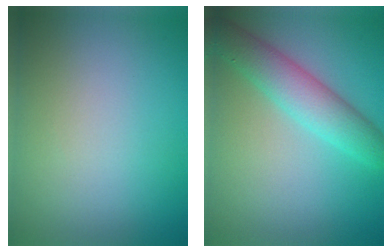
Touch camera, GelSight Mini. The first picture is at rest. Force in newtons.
{"total": 4.8, "press": 4.8, "slide": 0.2}